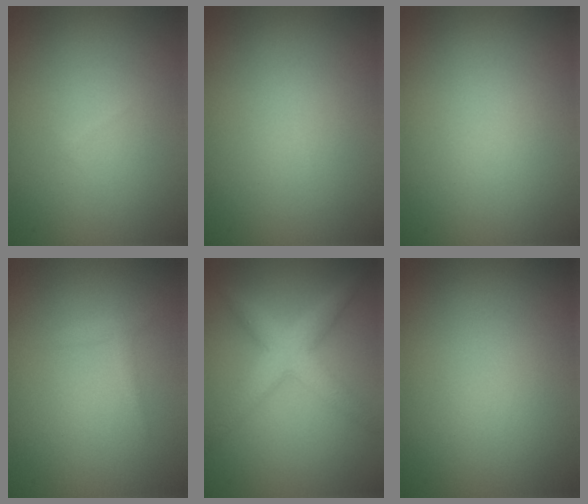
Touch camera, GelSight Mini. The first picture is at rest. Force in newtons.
{"total": 0.0}
{"total": 0.0}
{"total": 0.9, "press": 0.9, "slide": 0.1}
{"total": 3.0, "press": 3.0, "slide": 0.3}
{"total": 0.0}